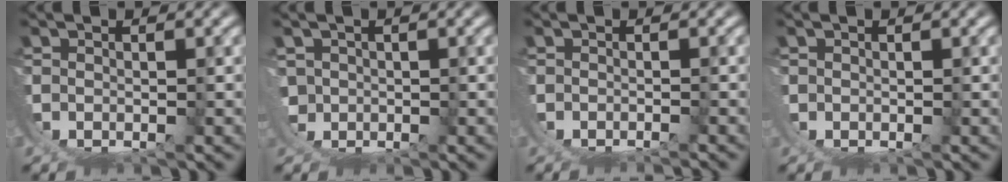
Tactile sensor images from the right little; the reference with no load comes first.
{"total": 3.3, "force": [-0.5, 3.0, 1.3], "torque": [-0.051, -0.032, 0.003]}
{"total": 2.7, "force": [-2.4, 1.1, 0.7], "torque": [-0.013, -0.002, -0.037]}
{"total": 0.6, "force": [0.0, 0.6, 0.1], "torque": [-0.014, -0.011, 0.007]}